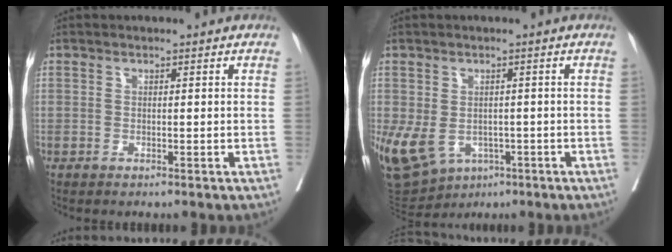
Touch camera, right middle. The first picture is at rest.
{"total": 12.8, "force": [-4.8, 9.6, 6.8], "torque": [-0.161, -0.002, -0.062]}